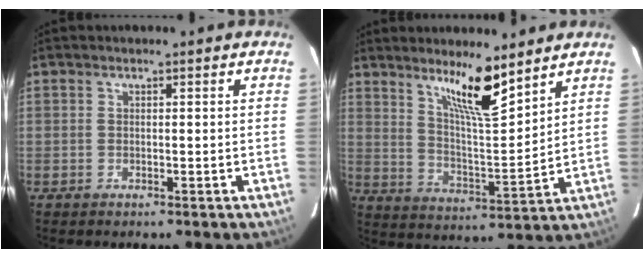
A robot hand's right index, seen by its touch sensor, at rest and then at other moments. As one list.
[{"total": 10.1, "force": [7.1, 0.6, 7.2], "torque": [-0.126, -0.015, 0.130]}]